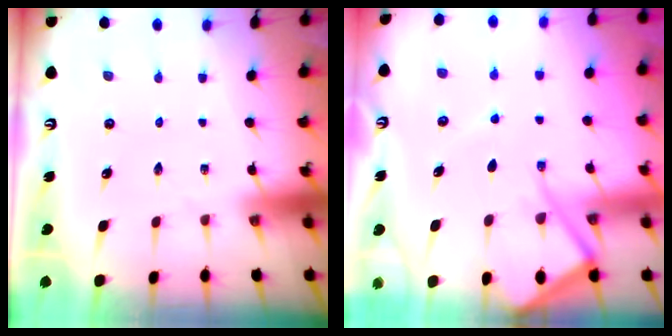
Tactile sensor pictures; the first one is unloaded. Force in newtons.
{"total": 9.3, "press": 9.2, "slide": 1.1}